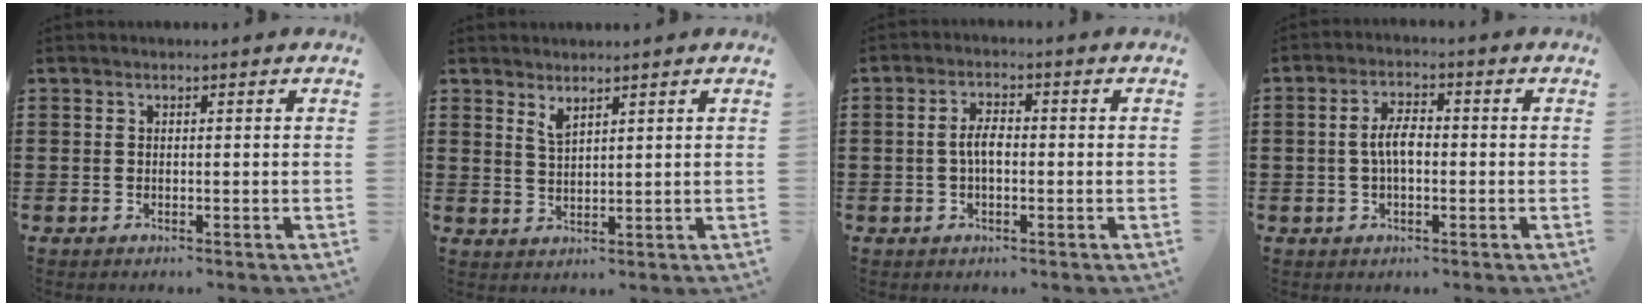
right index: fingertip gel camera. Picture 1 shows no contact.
{"total": 2.0, "force": [1.7, 0.5, 1.0], "torque": [-0.023, 0.003, 0.030]}
{"total": 3.5, "force": [-0.4, 1.6, 3.1], "torque": [-0.074, 0.000, -0.014]}
{"total": 4.5, "force": [-0.4, 2.0, 4.0], "torque": [-0.081, 0.005, -0.011]}